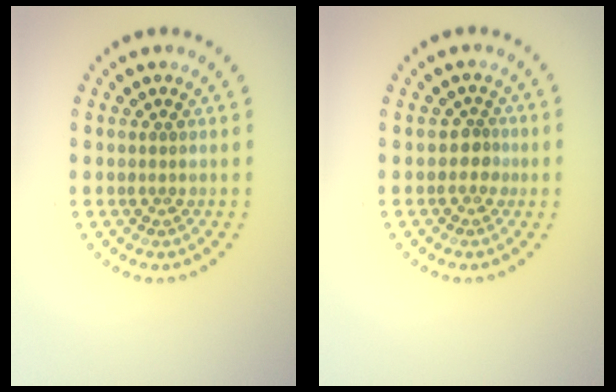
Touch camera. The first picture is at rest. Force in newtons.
{"total": 1.4, "press": 1.1, "slide": 0.8}